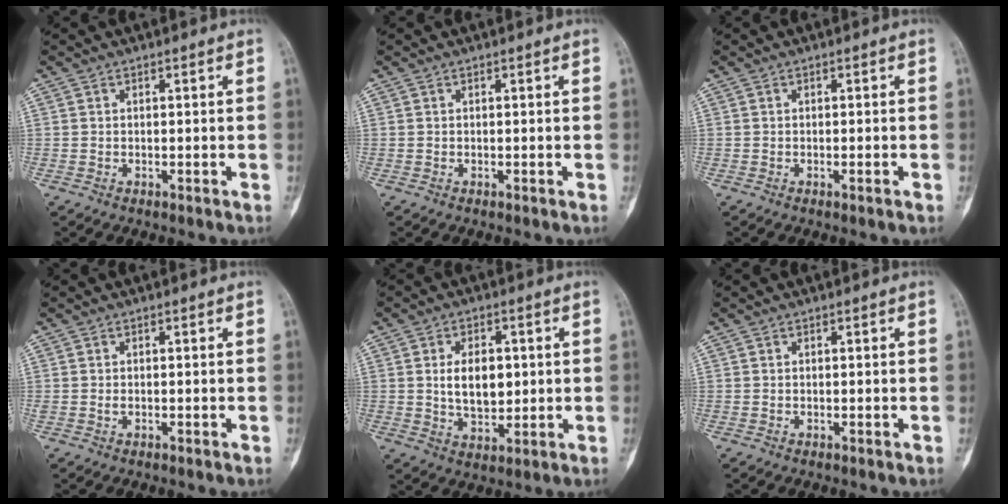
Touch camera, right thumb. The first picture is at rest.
{"total": 0.0}
{"total": 0.9, "force": [-0.4, 0.1, 0.8], "torque": [-0.016, -0.001, -0.005]}
{"total": 0.6, "force": [0.0, 0.4, 0.4], "torque": [-0.010, 0.000, -0.001]}
{"total": 8.2, "force": [1.0, 5.1, 6.4], "torque": [-0.083, -0.010, 0.021]}
{"total": 0.0}